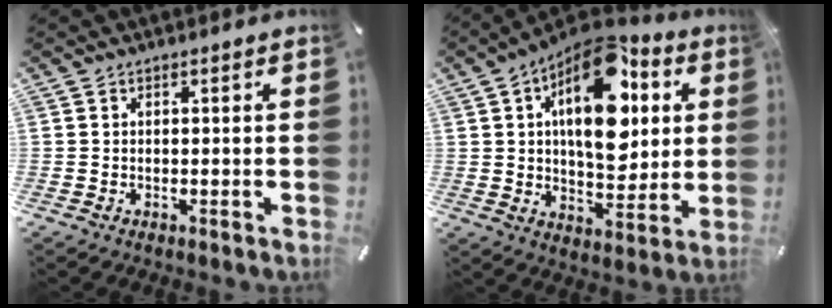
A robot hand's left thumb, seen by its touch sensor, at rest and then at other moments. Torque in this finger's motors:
{"motor_torque": [2.53, 2.48, 2.07, -0.70, 0.26]}